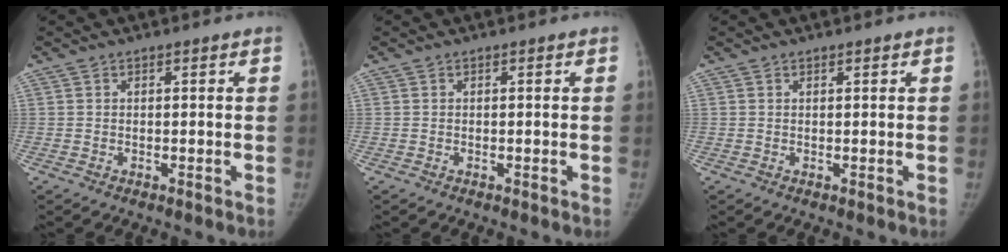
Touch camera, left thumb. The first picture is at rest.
{"total": 0.0}
{"total": 0.0}